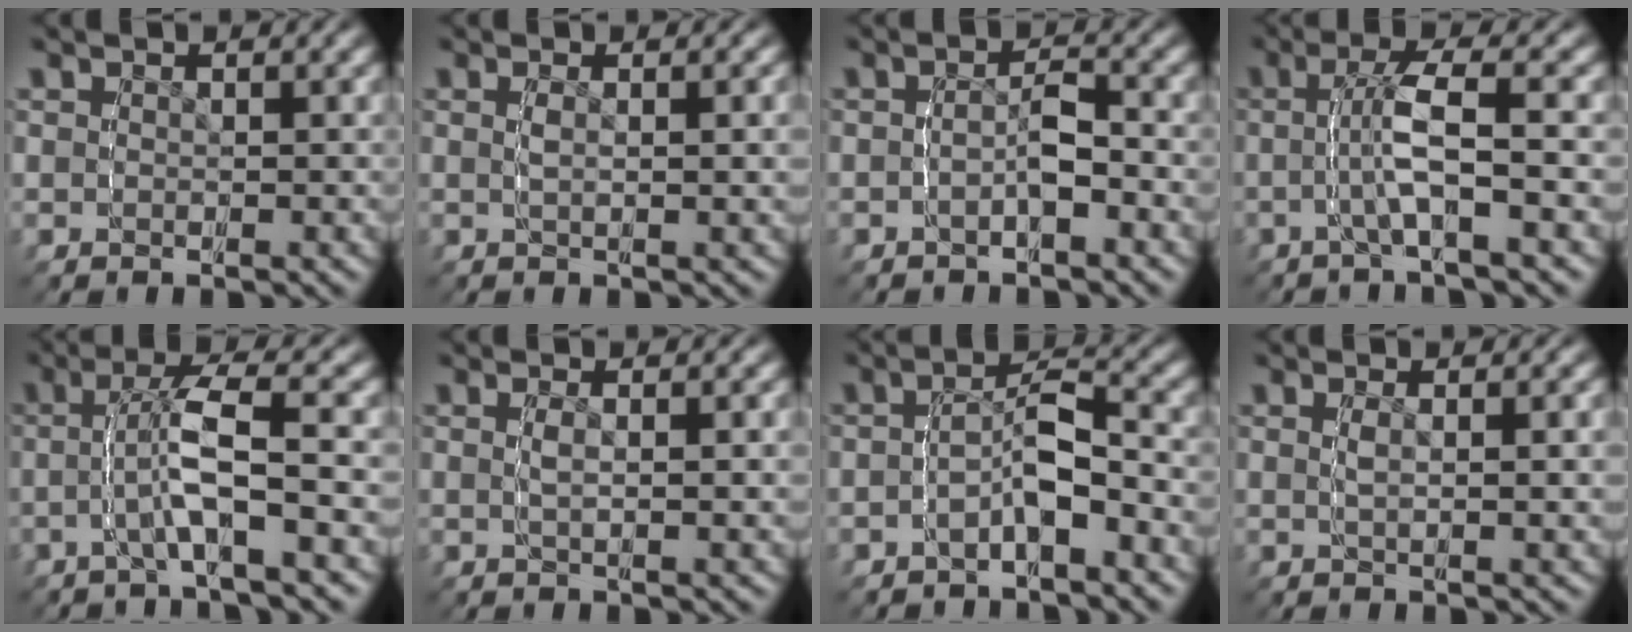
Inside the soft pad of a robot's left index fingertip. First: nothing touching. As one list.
[{"total": 2.0, "force": [0.6, 0.0, 1.9], "torque": [-0.032, 0.002, 0.011]}, {"total": 2.1, "force": [-1.2, 0.6, 1.6], "torque": [-0.029, -0.001, -0.018]}, {"total": 3.8, "force": [0.0, 0.1, 3.8], "torque": [-0.074, 0.012, -0.005]}, {"total": 4.2, "force": [0.1, 0.3, 4.2], "torque": [-0.080, 0.012, -0.004]}, {"total": 1.6, "force": [0.4, -0.1, 1.6], "torque": [-0.033, 0.000, 0.007]}, {"total": 3.5, "force": [-1.9, 1.1, 2.7], "torque": [-0.045, 0.001, -0.031]}, {"total": 2.0, "force": [0.6, -0.1, 1.9], "torque": [-0.033, 0.001, 0.011]}]